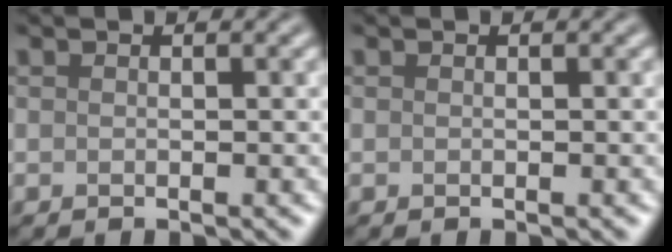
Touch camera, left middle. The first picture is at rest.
{"total": 0.0}